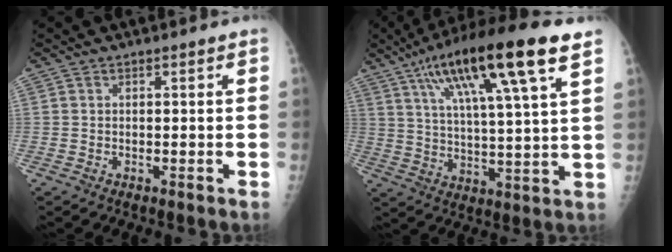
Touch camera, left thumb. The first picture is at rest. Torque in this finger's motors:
{"motor_torque": [0.22, 0.69, 1.75, -1.02, 0.19]}